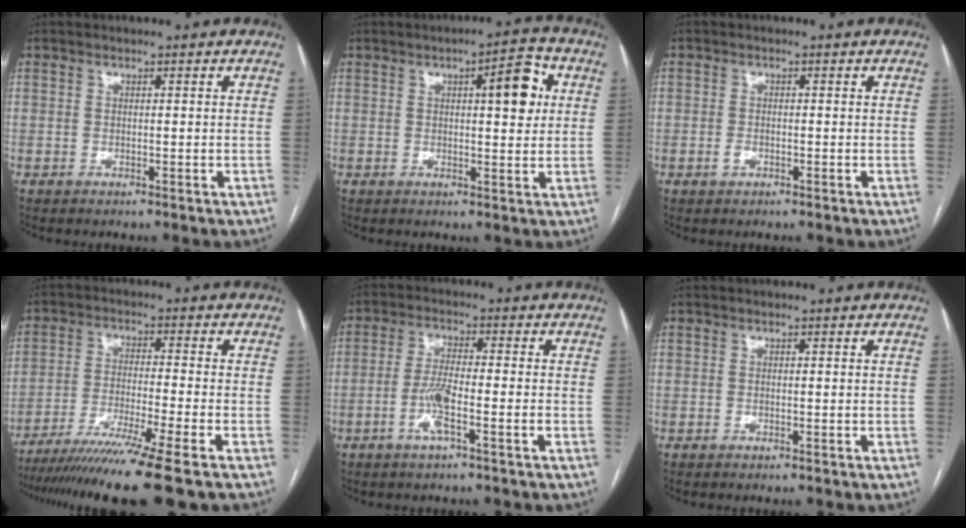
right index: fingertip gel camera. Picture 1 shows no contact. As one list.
[{"total": 7.1, "force": [1.9, 1.8, 6.6], "torque": [-0.087, 0.012, 0.022]}, {"total": 1.3, "force": [-0.6, 0.9, 0.7], "torque": [-0.012, 0.003, -0.008]}, {"total": 15.5, "force": [-12.2, -2.2, 9.4], "torque": [-0.150, -0.050, -0.196]}, {"total": 5.3, "force": [-2.1, 0.2, 4.9], "torque": [-0.100, -0.002, -0.043]}, {"total": 0.0}]